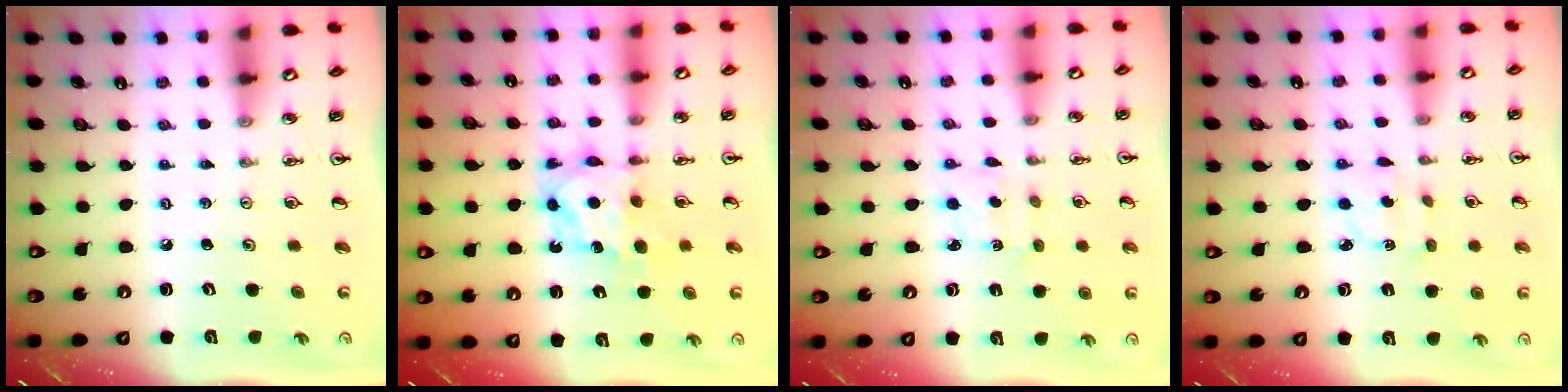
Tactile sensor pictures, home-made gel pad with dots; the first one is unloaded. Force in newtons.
{"total": 6.7, "press": 6.7, "slide": 0.3}
{"total": 2.0, "press": 1.9, "slide": 0.7}
{"total": 3.1, "press": 3.0, "slide": 0.6}